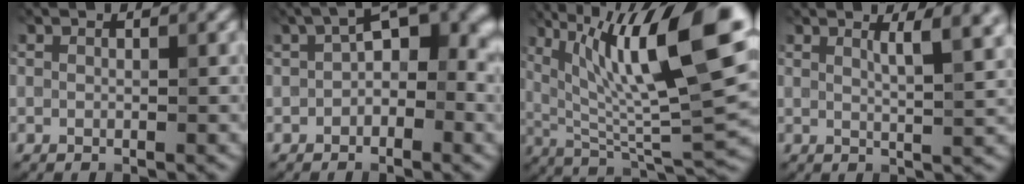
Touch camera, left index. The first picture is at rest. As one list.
[{"total": 5.2, "force": [-0.1, 2.5, 4.5], "torque": [-0.069, 0.025, 0.011]}, {"total": 12.8, "force": [4.7, 2.8, 11.6], "torque": [-0.206, 0.012, 0.110]}, {"total": 2.5, "force": [1.0, -0.2, 2.3], "torque": [-0.043, 0.001, 0.040]}]